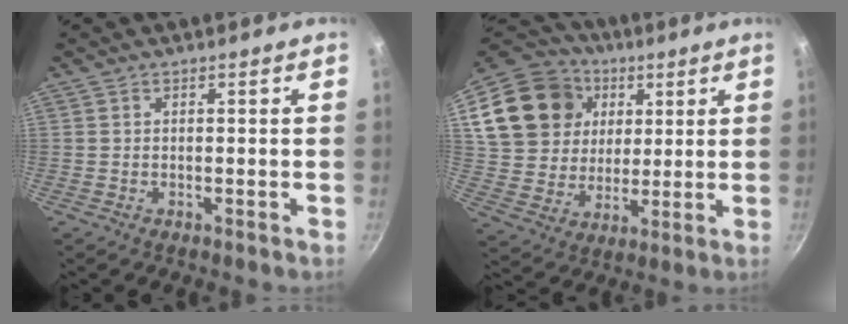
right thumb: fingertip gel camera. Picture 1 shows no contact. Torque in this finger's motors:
{"motor_torque": [0.72, 3.26, 0.98, 0.69, 0.45]}